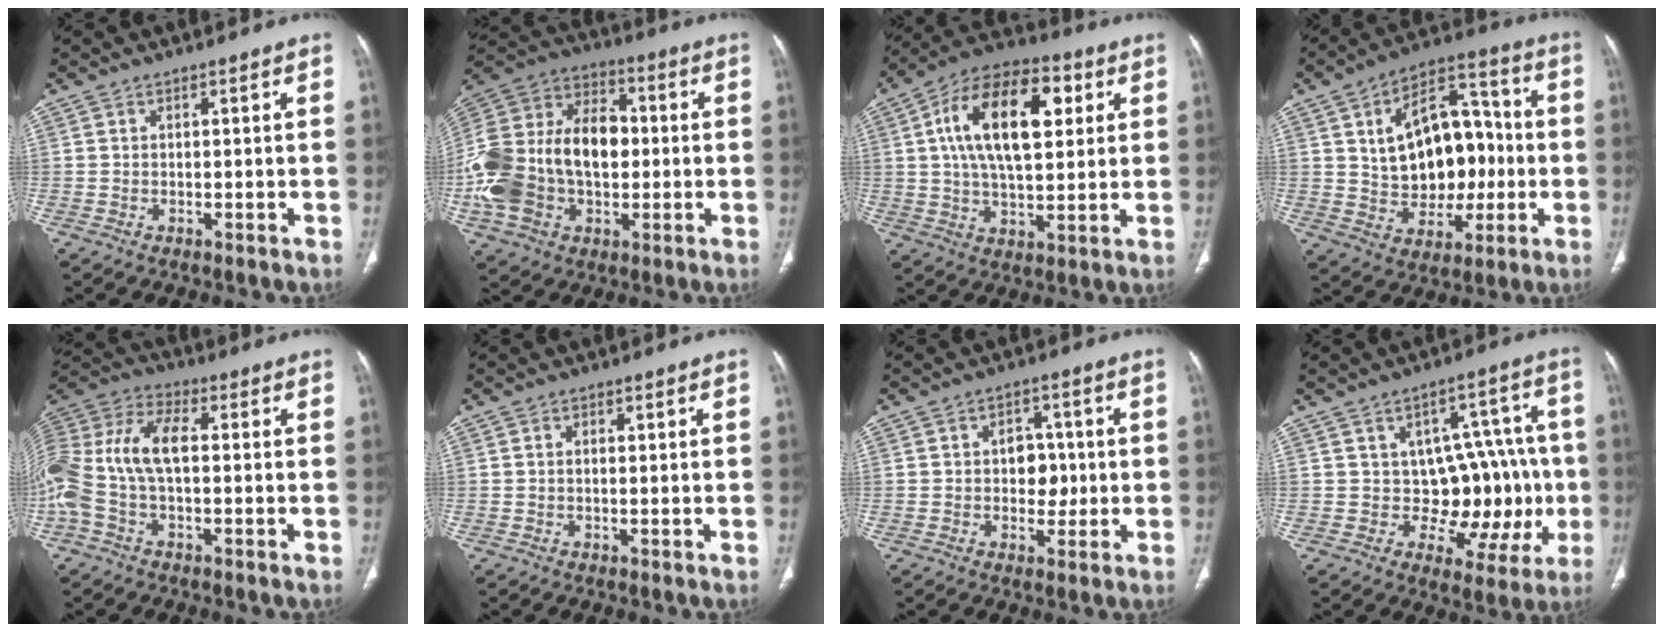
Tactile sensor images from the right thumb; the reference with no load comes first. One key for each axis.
{"total": 26.1, "fx": -1.8, "fy": 17.5, "fz": 19.3, "tx": -0.404, "ty": 0.028, "tz": -0.025}
{"total": 19.7, "fx": 5.0, "fy": 10.1, "fz": 16.1, "tx": -0.255, "ty": 0.011, "tz": 0.076}
{"total": 19.4, "fx": 1.1, "fy": 12.7, "fz": 14.6, "tx": -0.173, "ty": 0.030, "tz": 0.025}
{"total": 17.5, "fx": -0.6, "fy": 9.5, "fz": 14.7, "tx": -0.340, "ty": 0.035, "tz": -0.014}
{"total": 1.0, "fx": 0.2, "fy": 0.5, "fz": 0.8, "tx": -0.022, "ty": 0.007, "tz": 0.003}
{"total": 5.7, "fx": 0.0, "fy": 4.3, "fz": 3.7, "tx": -0.016, "ty": 0.007, "tz": 0.000}
{"total": 15.8, "fx": -1.1, "fy": 10.1, "fz": 12.1, "tx": -0.091, "ty": 0.025, "tz": 0.000}